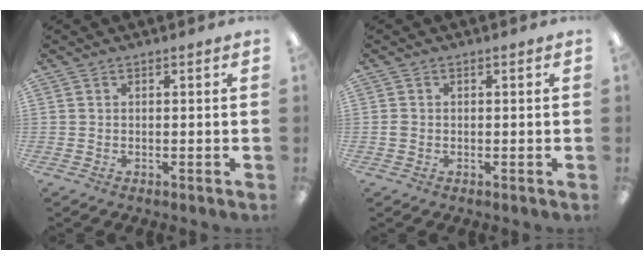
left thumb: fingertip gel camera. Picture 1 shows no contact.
{"total": 1.0, "force": [-0.2, 0.9, 0.4], "torque": [-0.007, 0.004, -0.004]}